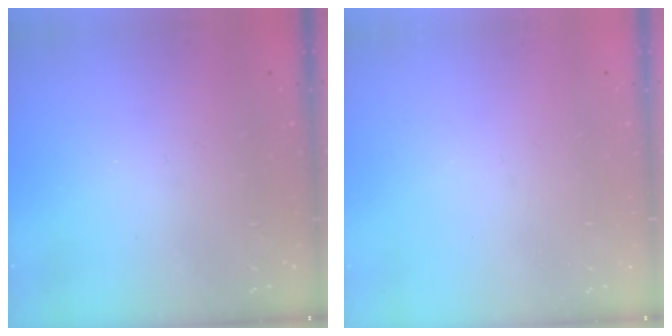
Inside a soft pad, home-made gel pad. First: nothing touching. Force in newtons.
{"total": 0.0}